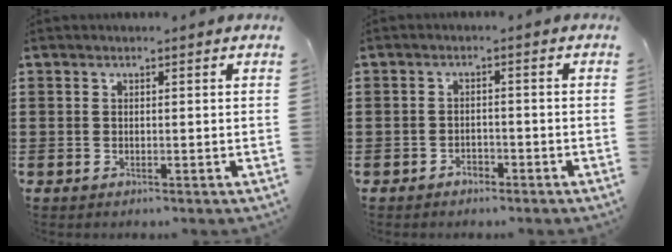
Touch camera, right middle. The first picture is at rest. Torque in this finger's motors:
{"motor_torque": [2.13, 0.00, 0.00, 0.02]}